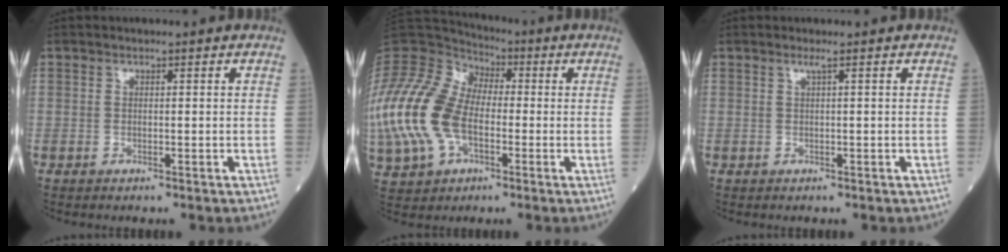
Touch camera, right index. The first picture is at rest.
{"total": 18.1, "force": [-3.3, 11.7, 13.4], "torque": [-0.337, 0.008, -0.060]}
{"total": 0.7, "force": [0.3, -0.2, 0.5], "torque": [-0.018, 0.001, 0.012]}